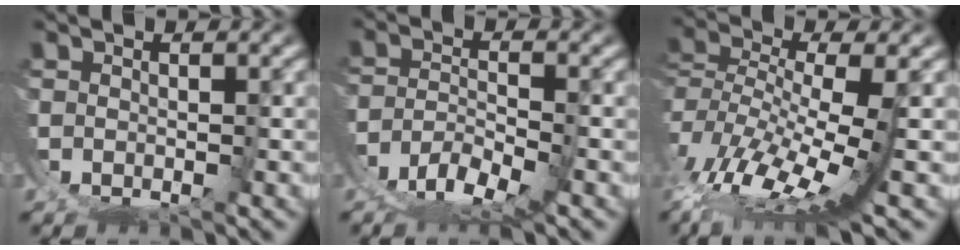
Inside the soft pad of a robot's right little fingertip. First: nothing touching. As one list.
[{"total": 4.9, "force": [-2.9, 2.2, 3.4], "torque": [-0.043, -0.009, -0.051]}, {"total": 7.4, "force": [-2.8, 2.3, 6.4], "torque": [-0.135, -0.043, -0.024]}]